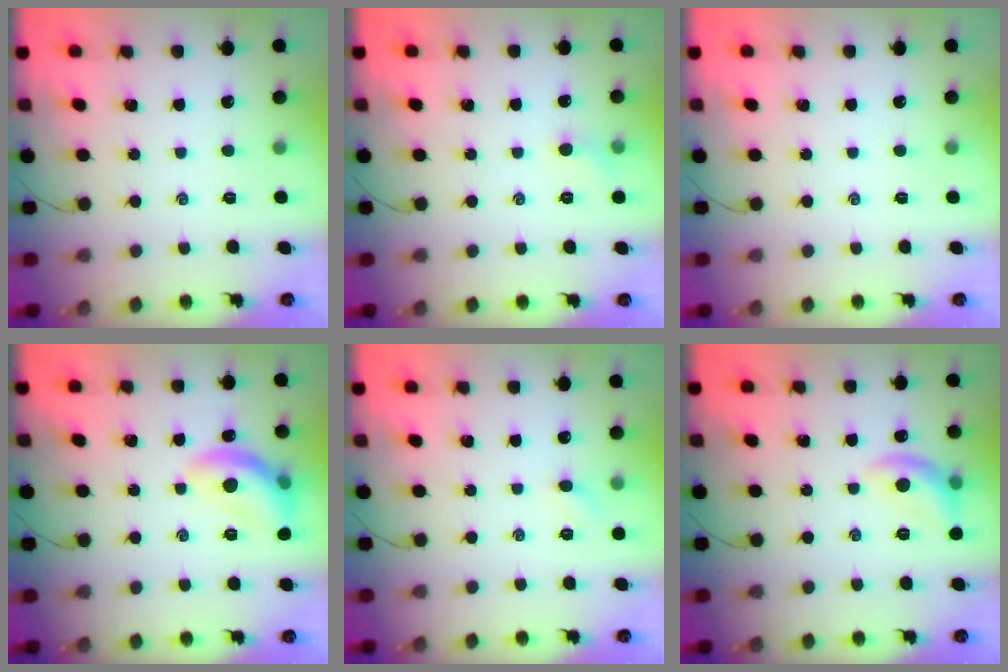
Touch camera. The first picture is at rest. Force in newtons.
{"total": 4.3, "press": 4.1, "slide": 1.5}
{"total": 0.0}
{"total": 12.4, "press": 12.4, "slide": 0.7}
{"total": 2.4, "press": 2.3, "slide": 0.7}
{"total": 9.8, "press": 9.8, "slide": 0.4}